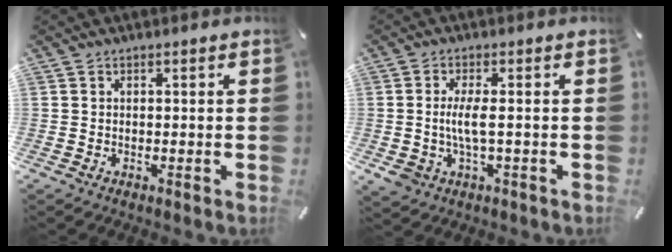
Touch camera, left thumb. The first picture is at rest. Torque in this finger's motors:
{"motor_torque": [0.51, 0.43, 0.46, 0.32, 0.24]}